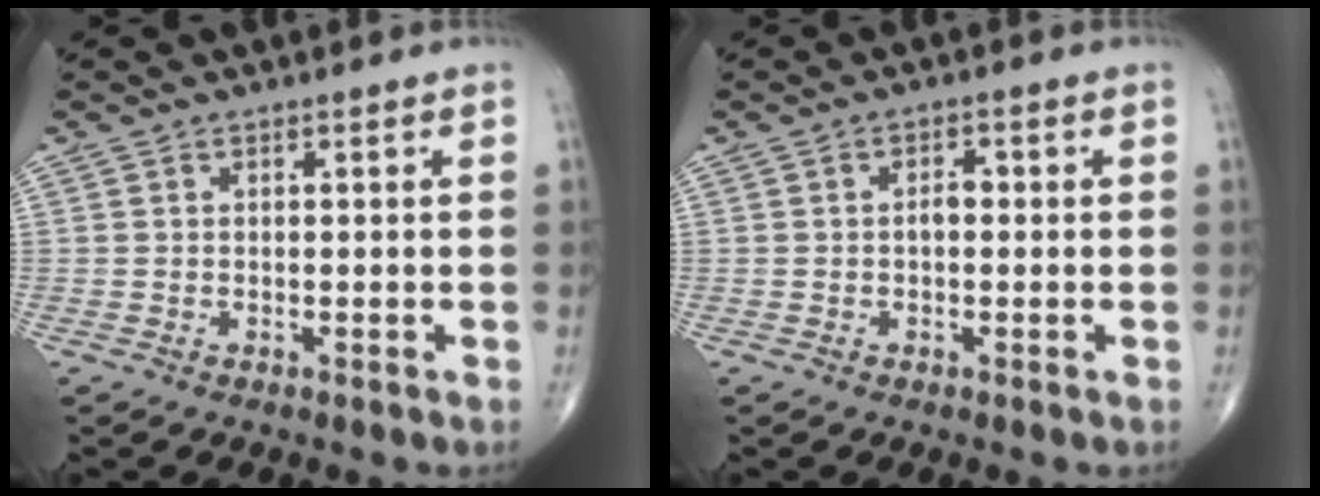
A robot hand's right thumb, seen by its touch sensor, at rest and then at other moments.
{"total": 2.1, "force": [0.0, 1.1, 1.8], "torque": [-0.027, 0.008, -0.004]}